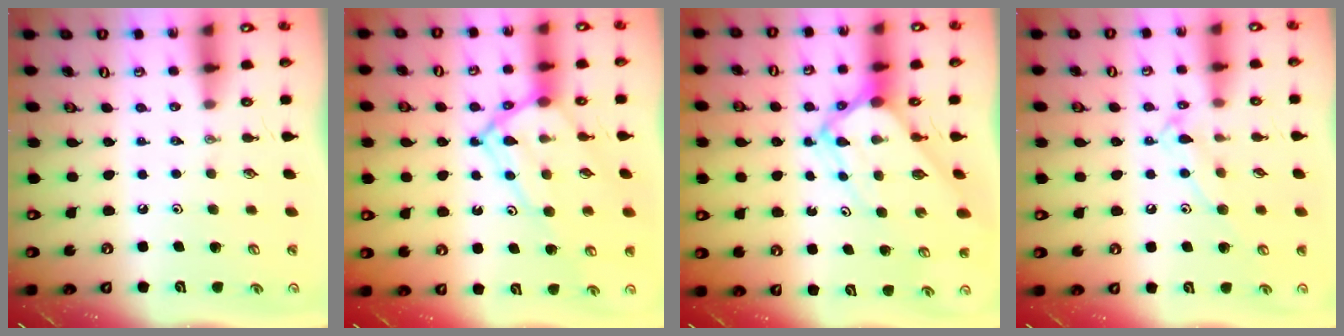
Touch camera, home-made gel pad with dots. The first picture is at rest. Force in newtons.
{"total": 13.7, "press": 13.6, "slide": 2.0}
{"total": 7.0, "press": 7.0, "slide": 0.6}
{"total": 9.8, "press": 9.8, "slide": 0.7}